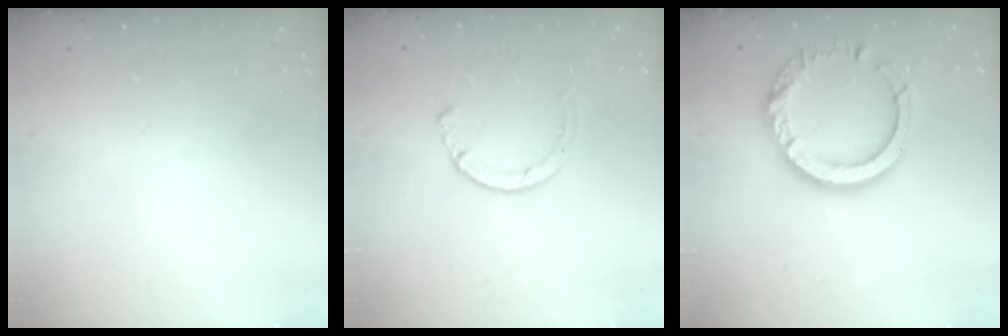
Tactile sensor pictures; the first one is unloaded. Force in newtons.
{"total": 1.2, "press": 1.2, "slide": 0.3}
{"total": 14.7, "press": 14.6, "slide": 1.3}